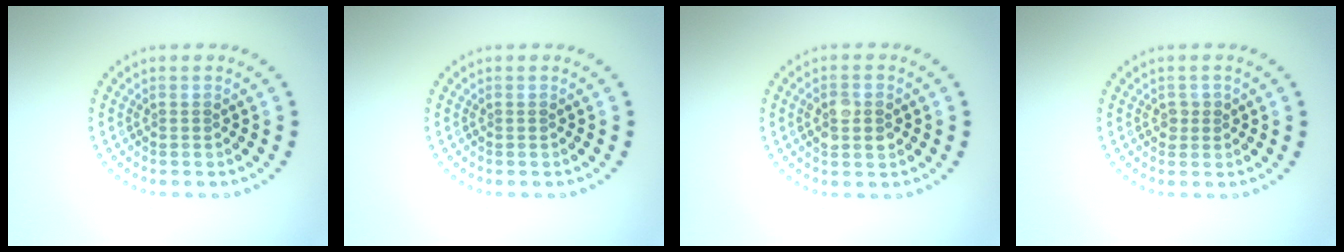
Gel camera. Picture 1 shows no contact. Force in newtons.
{"total": 0.0}
{"total": 2.4, "press": 2.4, "slide": 0.2}
{"total": 1.0, "press": 0.9, "slide": 0.3}